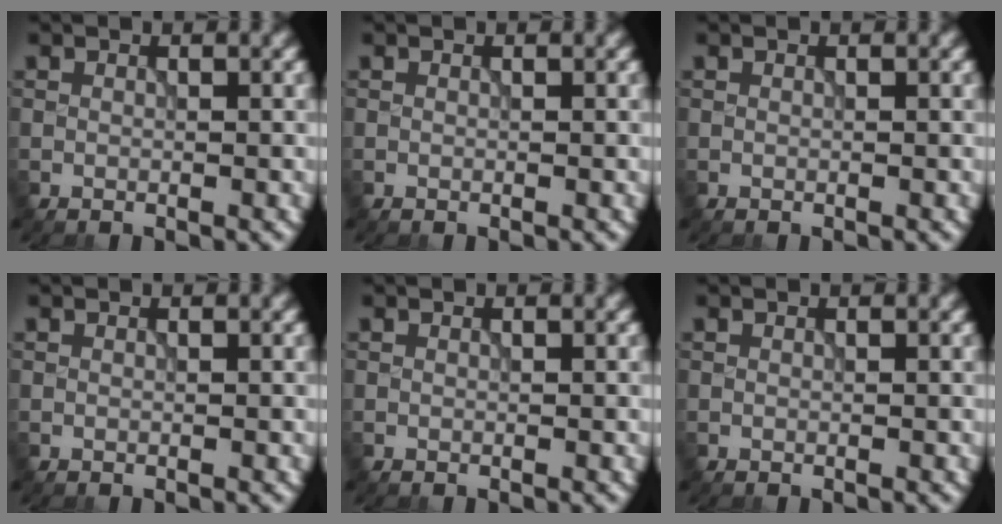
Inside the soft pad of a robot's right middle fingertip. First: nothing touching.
{"total": 0.0}
{"total": 0.0}
{"total": 0.0}
{"total": 0.0}
{"total": 0.0}